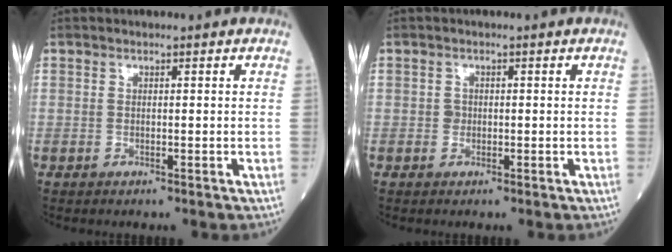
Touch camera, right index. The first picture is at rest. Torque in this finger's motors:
{"motor_torque": [-0.09, -0.02, -0.03, 0.00]}